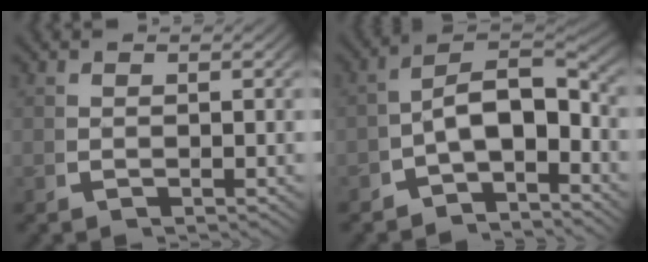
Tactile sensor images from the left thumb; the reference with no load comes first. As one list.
[{"total": 8.7, "force": [-1.6, 5.8, 6.4], "torque": [-0.099, -0.022, -0.026]}]